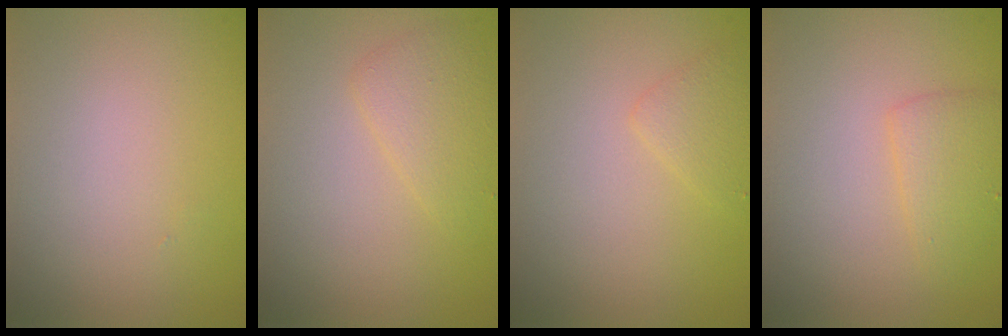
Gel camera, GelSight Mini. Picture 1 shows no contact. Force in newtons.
{"total": 1.9, "press": 1.9, "slide": 0.1}
{"total": 1.3, "press": 1.3, "slide": 0.1}
{"total": 2.1, "press": 2.1, "slide": 0.1}